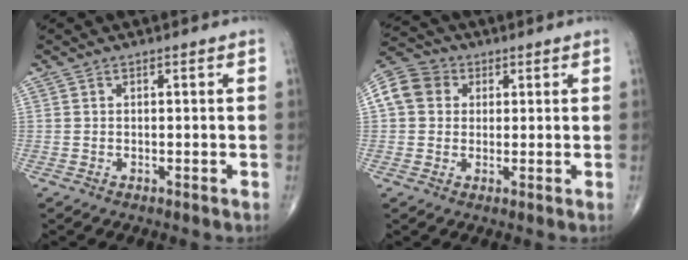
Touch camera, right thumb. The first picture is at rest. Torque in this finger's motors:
{"motor_torque": [-0.38, 0.43, 0.24, 0.10, 0.06]}